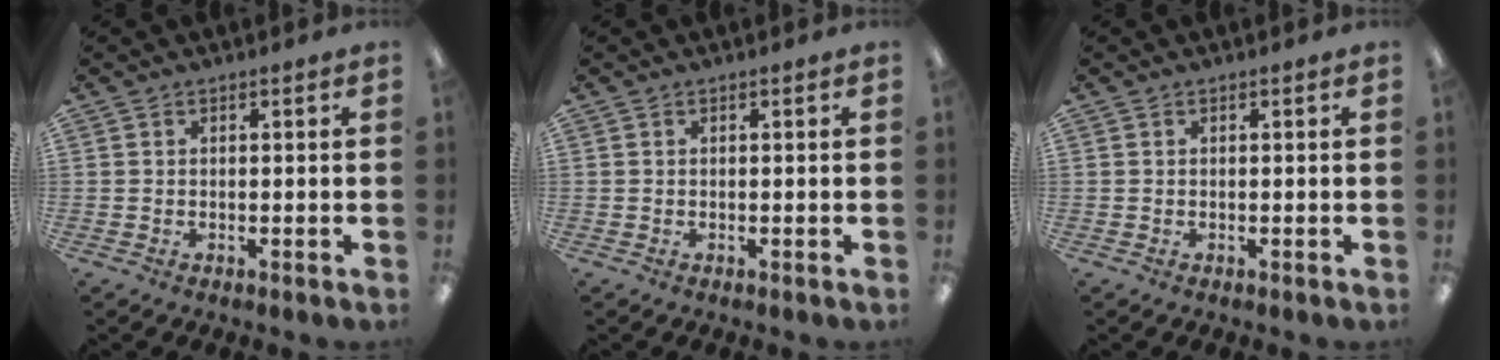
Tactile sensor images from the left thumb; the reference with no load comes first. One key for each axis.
{"total": 0.0}
{"total": 0.0}